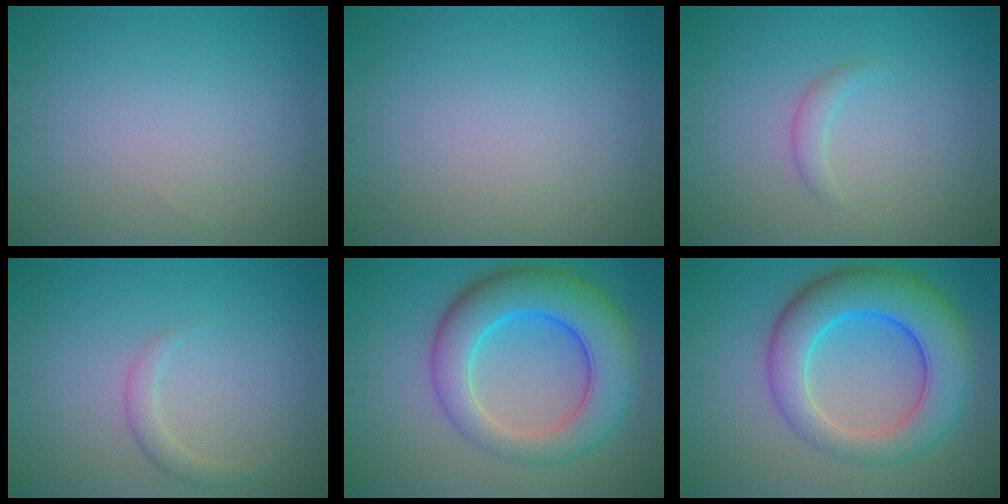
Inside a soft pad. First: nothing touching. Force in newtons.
{"total": 0.0}
{"total": 1.2, "press": 1.2, "slide": 0.1}
{"total": 1.5, "press": 1.5, "slide": 0.0}
{"total": 9.2, "press": 9.2, "slide": 0.3}
{"total": 9.2, "press": 9.2, "slide": 0.3}